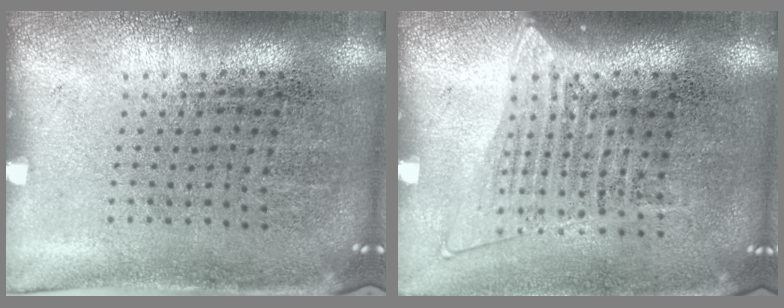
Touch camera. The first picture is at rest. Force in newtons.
{"total": 1.4, "press": 1.3, "slide": 0.6}